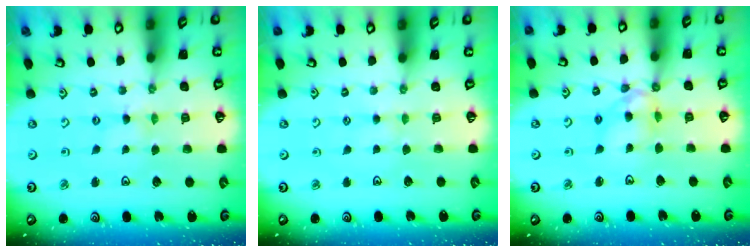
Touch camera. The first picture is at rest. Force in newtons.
{"total": 1.8, "press": 1.7, "slide": 0.3}
{"total": 9.6, "press": 9.6, "slide": 1.0}